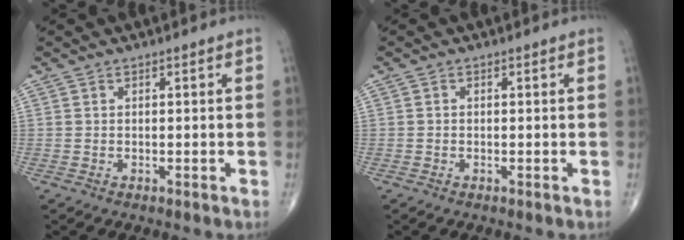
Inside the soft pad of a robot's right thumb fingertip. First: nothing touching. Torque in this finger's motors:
{"motor_torque": [-0.15, 0.12, -0.19, -0.37, 0.02]}